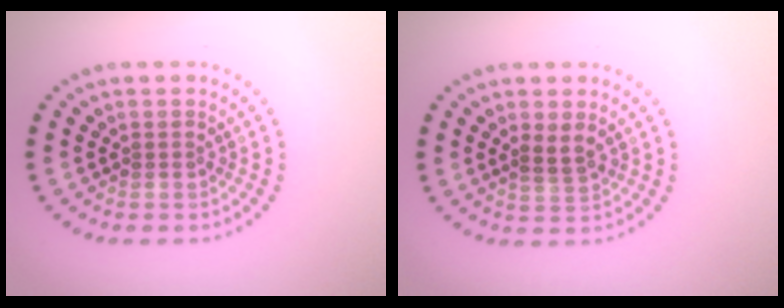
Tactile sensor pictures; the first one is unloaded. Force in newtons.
{"total": 1.6, "press": 1.5, "slide": 0.6}